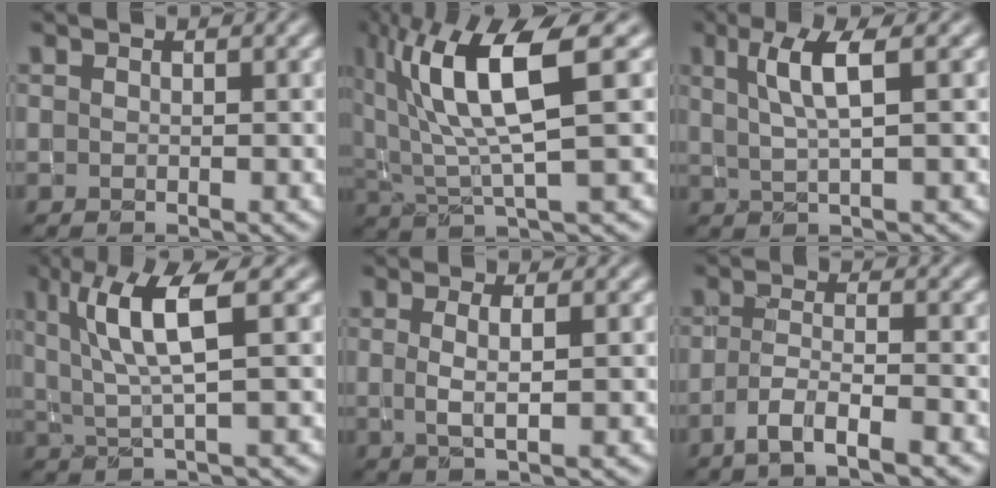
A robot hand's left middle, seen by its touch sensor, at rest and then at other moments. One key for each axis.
{"total": 9.0, "fx": 3.7, "fy": 2.2, "fz": 7.9, "tx": -0.146, "ty": 0.007, "tz": 0.071}
{"total": 3.8, "fx": 1.4, "fy": 0.7, "fz": 3.4, "tx": -0.066, "ty": -0.003, "tz": 0.029}
{"total": 5.8, "fx": 1.9, "fy": 1.0, "fz": 5.3, "tx": -0.103, "ty": 0.003, "tz": 0.039}
{"total": 2.1, "fx": 0.1, "fy": 0.5, "fz": 2.0, "tx": -0.041, "ty": -0.004, "tz": 0.003}
{"total": 3.7, "fx": -2.5, "fy": 0.6, "fz": 2.6, "tx": -0.054, "ty": -0.001, "tz": -0.050}